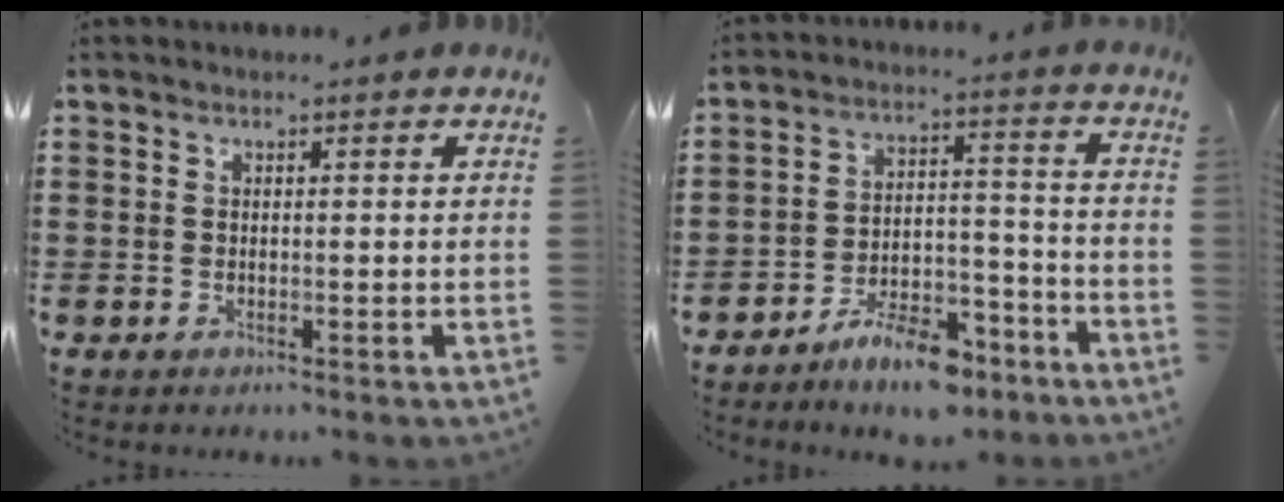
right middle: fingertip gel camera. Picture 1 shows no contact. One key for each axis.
{"total": 8.0, "fx": -6.9, "fy": 2.1, "fz": 3.5, "tx": -0.057, "ty": 0.021, "tz": -0.126}